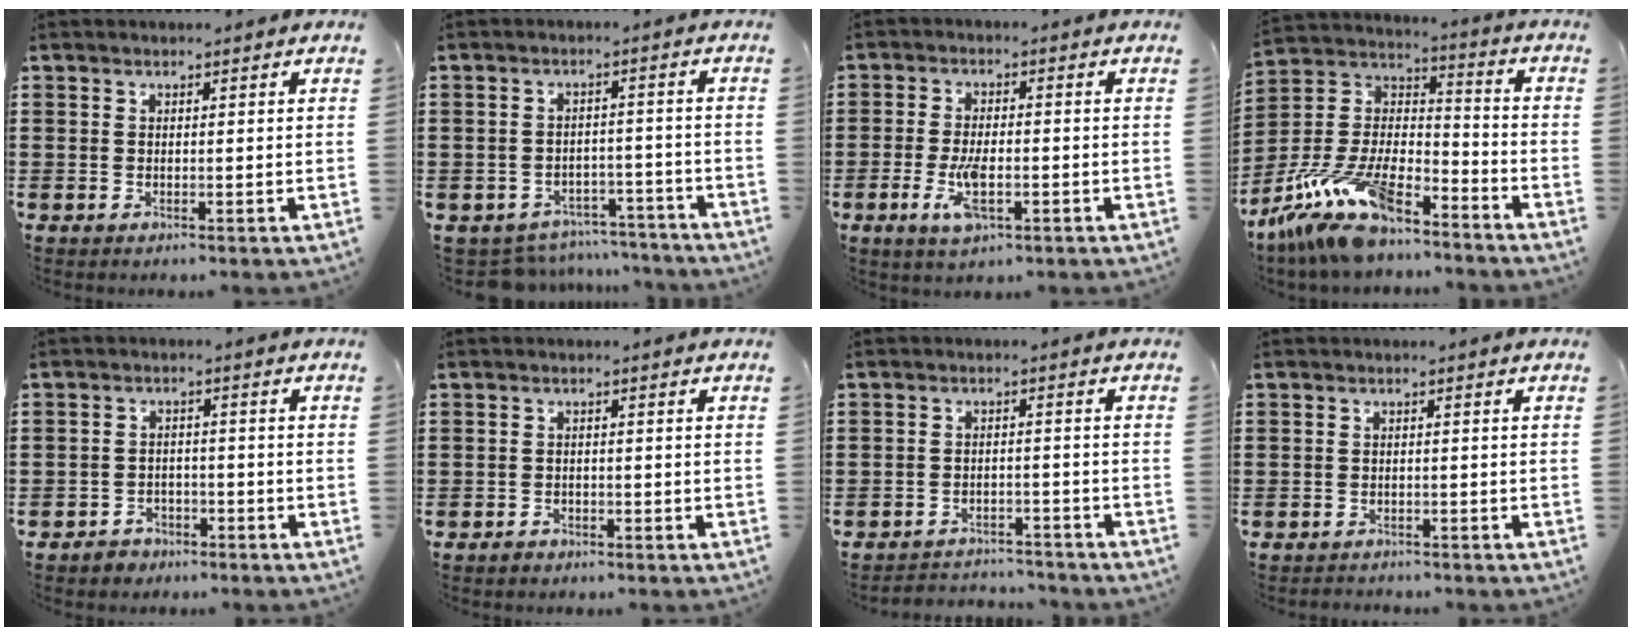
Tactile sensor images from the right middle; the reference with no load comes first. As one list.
[{"total": 5.3, "force": [-5.2, 1.0, 0.3], "torque": [-0.011, 0.011, -0.107]}, {"total": 6.0, "force": [-2.0, 2.4, 5.1], "torque": [-0.118, -0.006, -0.041]}, {"total": 14.2, "force": [-11.1, 4.1, 7.9], "torque": [-0.175, 0.022, -0.214]}, {"total": 2.5, "force": [-2.2, 1.1, -0.1], "torque": [-0.006, 0.002, -0.049]}, {"total": 1.1, "force": [-0.9, 0.6, 0.2], "torque": [-0.007, 0.001, -0.019]}, {"total": 3.1, "force": [-3.1, 0.4, -0.2], "torque": [-0.006, -0.002, -0.067]}, {"total": 1.2, "force": [-1.2, 0.3, -0.2], "torque": [0.000, 0.002, -0.028]}]